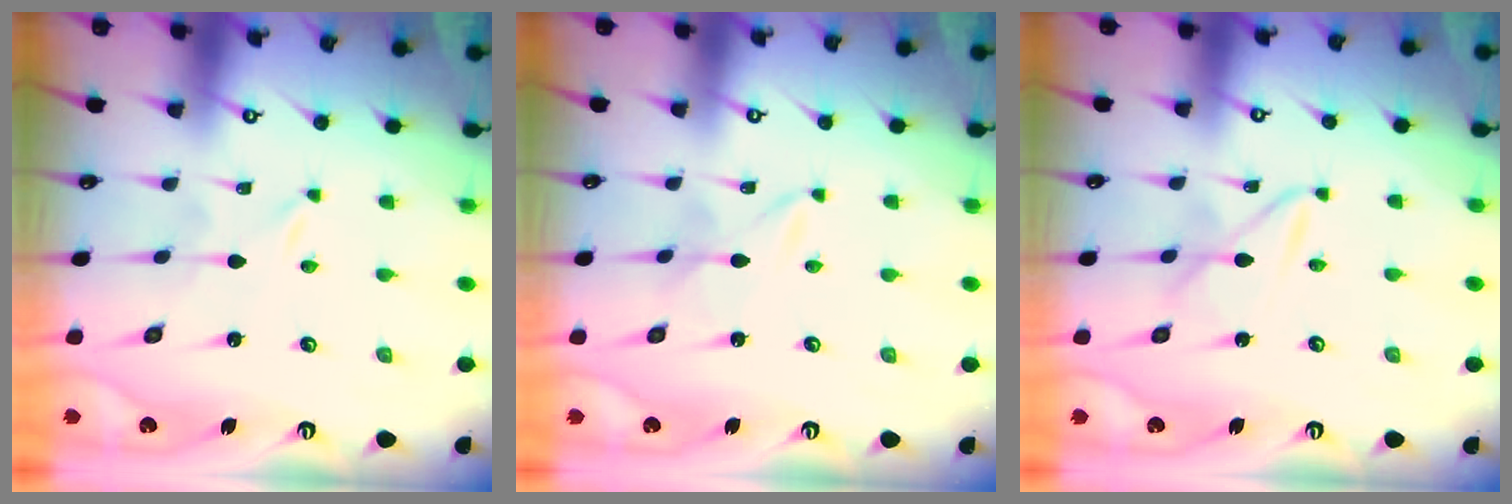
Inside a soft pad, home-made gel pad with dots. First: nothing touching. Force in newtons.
{"total": 2.4, "press": 2.3, "slide": 0.3}
{"total": 5.3, "press": 5.3, "slide": 0.4}